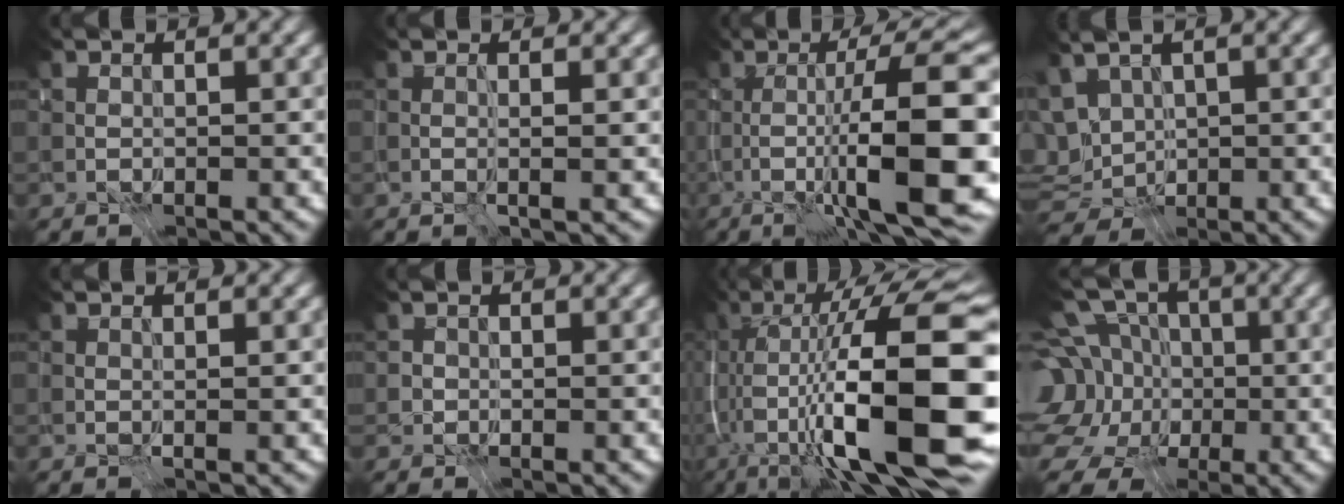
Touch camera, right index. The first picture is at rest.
{"total": 1.4, "force": [-0.4, -1.1, 0.8], "torque": [0.015, -0.014, -0.004]}
{"total": 11.5, "force": [-3.6, -0.6, 10.9], "torque": [-0.138, -0.010, -0.050]}
{"total": 4.8, "force": [-0.2, 3.2, 3.6], "torque": [-0.058, -0.003, 0.001]}
{"total": 1.4, "force": [0.0, -1.2, -0.6], "torque": [0.021, -0.012, 0.004]}
{"total": 0.7, "force": [-0.3, -0.3, -0.6], "torque": [0.016, -0.003, -0.005]}
{"total": 14.5, "force": [-4.9, 0.2, 13.7], "torque": [-0.183, 0.020, -0.077]}
{"total": 12.9, "force": [-1.7, 10.9, 6.6], "torque": [-0.166, 0.007, -0.042]}